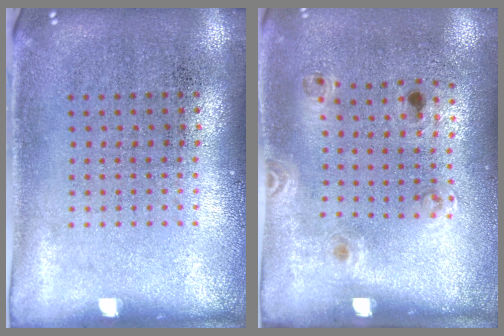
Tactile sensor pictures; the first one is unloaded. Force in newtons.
{"total": 1.3, "press": 0.7, "slide": 1.1}